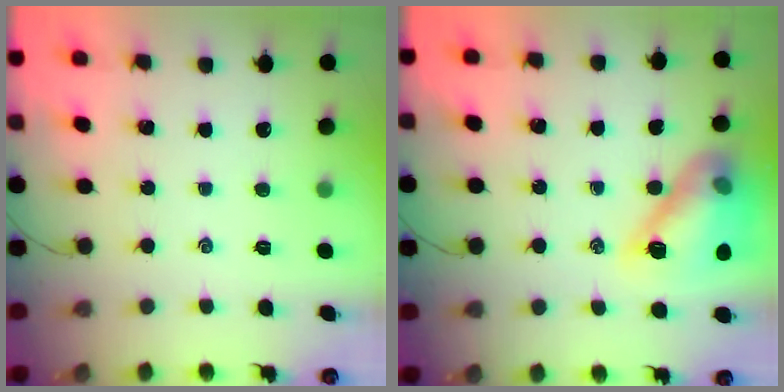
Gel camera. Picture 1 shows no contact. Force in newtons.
{"total": 14.9, "press": 14.8, "slide": 1.5}